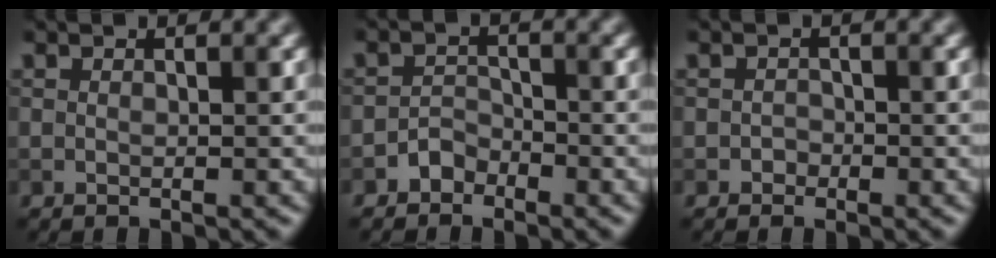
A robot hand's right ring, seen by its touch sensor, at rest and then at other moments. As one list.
[{"total": 1.5, "force": [-1.2, 0.9, 0.2], "torque": [0.001, 0.010, -0.023]}, {"total": 0.8, "force": [-0.4, 0.7, 0.1], "torque": [0.005, -0.001, -0.007]}]